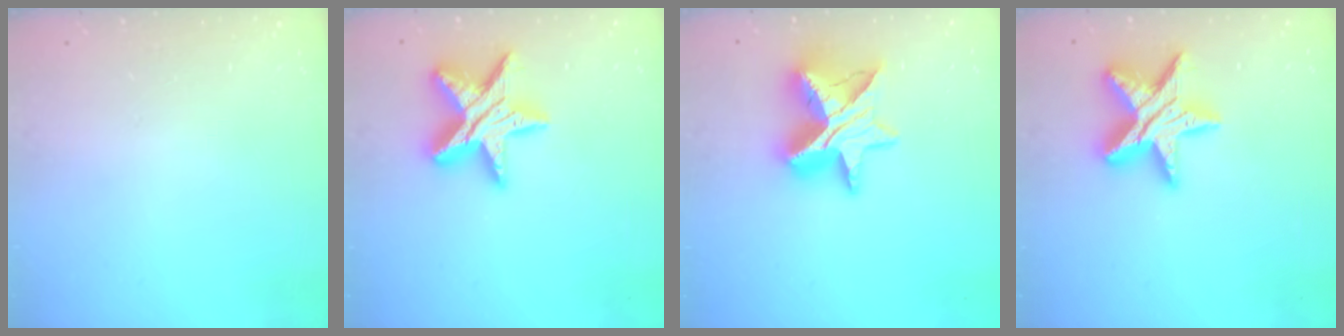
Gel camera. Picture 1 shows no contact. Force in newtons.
{"total": 16.9, "press": 16.9, "slide": 1.3}
{"total": 16.2, "press": 16.2, "slide": 1.0}
{"total": 16.9, "press": 16.9, "slide": 1.3}